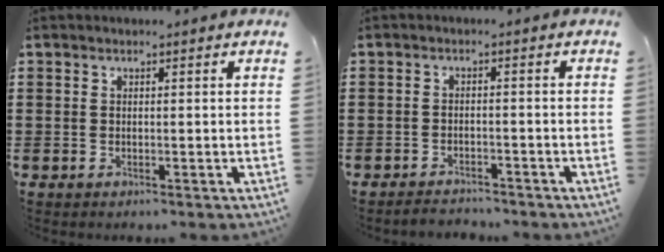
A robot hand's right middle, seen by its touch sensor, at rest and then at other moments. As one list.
[{"total": 2.0, "force": [-2.0, 0.2, 0.0], "torque": [-0.006, -0.001, -0.043]}]